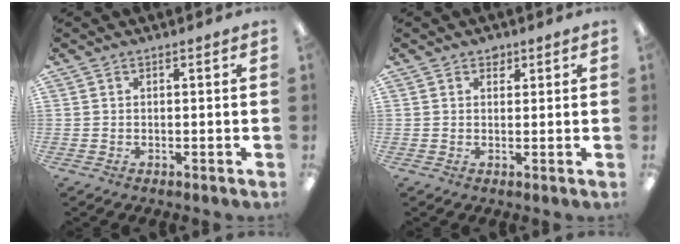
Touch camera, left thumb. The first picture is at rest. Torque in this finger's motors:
{"motor_torque": [0.11, 0.11, 0.47, -0.33, 0.00]}